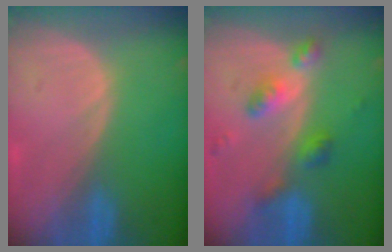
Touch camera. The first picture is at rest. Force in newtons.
{"total": 6.0, "press": 5.3, "slide": 2.9}